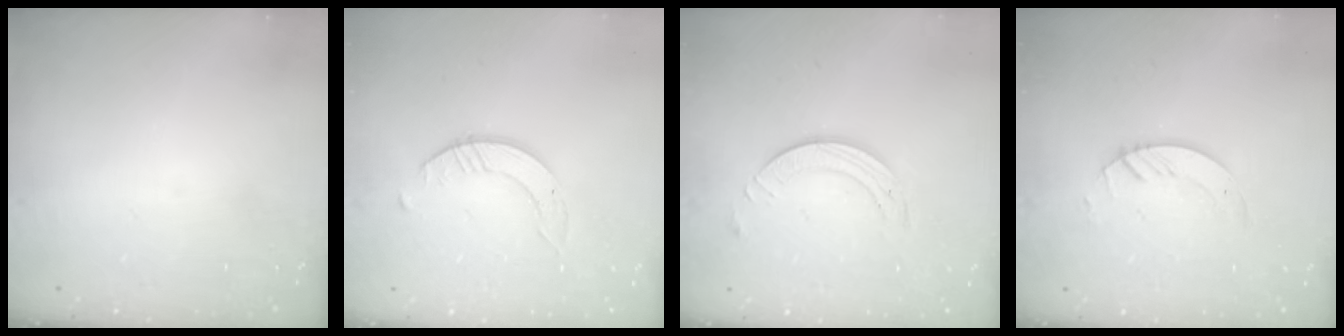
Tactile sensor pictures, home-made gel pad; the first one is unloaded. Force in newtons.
{"total": 1.6, "press": 1.6, "slide": 0.2}
{"total": 5.8, "press": 5.8, "slide": 0.6}
{"total": 3.0, "press": 3.0, "slide": 0.3}